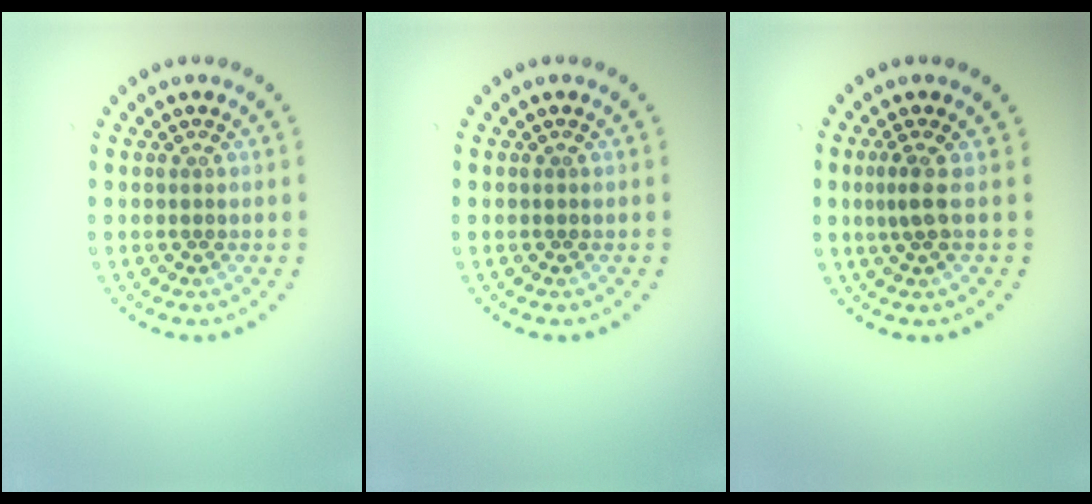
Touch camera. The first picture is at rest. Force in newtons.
{"total": 0.0}
{"total": 1.7, "press": 1.2, "slide": 1.2}